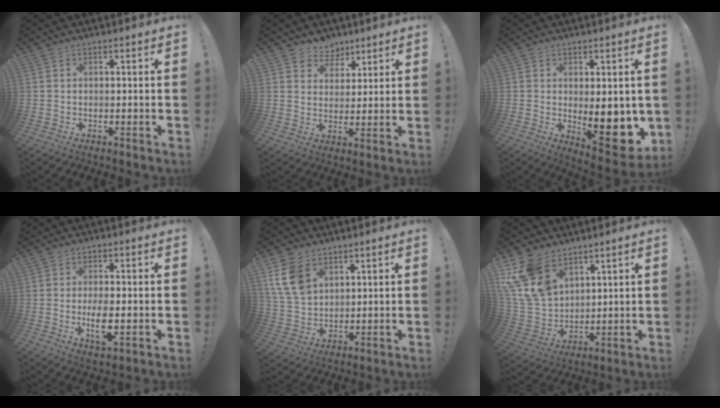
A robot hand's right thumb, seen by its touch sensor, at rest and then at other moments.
{"total": 6.3, "force": [4.0, 4.9, 0.2], "torque": [0.000, -0.035, 0.079]}
{"total": 12.4, "force": [-0.5, 4.7, 11.4], "torque": [-0.131, -0.017, 0.003]}
{"total": 6.4, "force": [-1.2, 2.1, 5.9], "torque": [-0.109, -0.016, -0.025]}
{"total": 11.3, "force": [5.9, 7.7, 5.8], "torque": [-0.112, -0.018, 0.121]}
{"total": 15.6, "force": [9.9, 9.5, 7.4], "torque": [-0.162, -0.057, 0.192]}